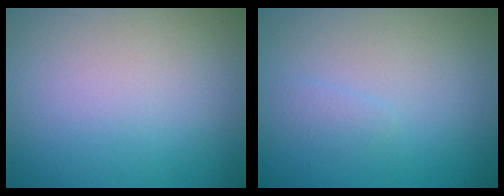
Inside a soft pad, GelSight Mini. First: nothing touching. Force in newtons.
{"total": 0.8, "press": 0.8, "slide": 0.0}